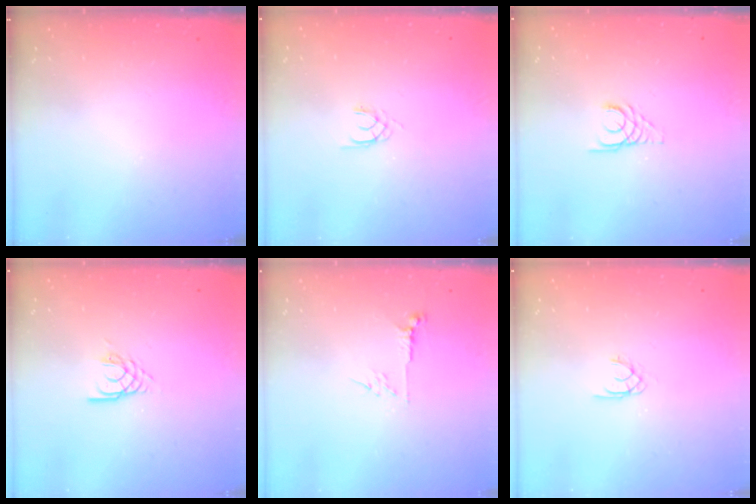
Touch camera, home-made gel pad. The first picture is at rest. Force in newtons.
{"total": 1.3, "press": 1.2, "slide": 0.3}
{"total": 3.4, "press": 3.3, "slide": 0.3}
{"total": 2.9, "press": 2.8, "slide": 0.4}
{"total": 5.1, "press": 5.1, "slide": 0.4}
{"total": 1.5, "press": 1.4, "slide": 0.2}